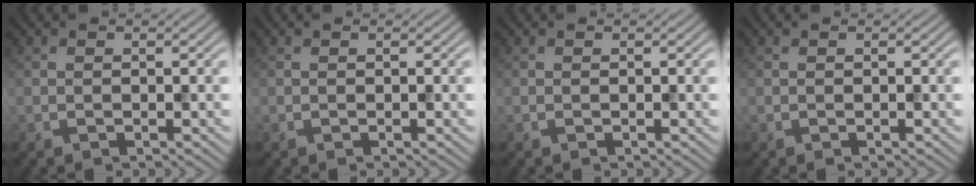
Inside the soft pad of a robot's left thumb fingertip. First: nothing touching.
{"total": 0.0}
{"total": 0.0}
{"total": 0.0}